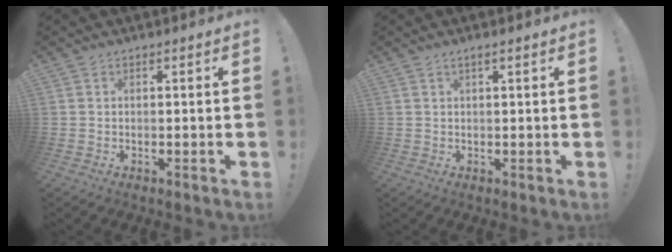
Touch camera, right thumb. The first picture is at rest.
{"total": 1.4, "force": [0.7, -0.1, 1.3], "torque": [-0.024, 0.000, 0.010]}